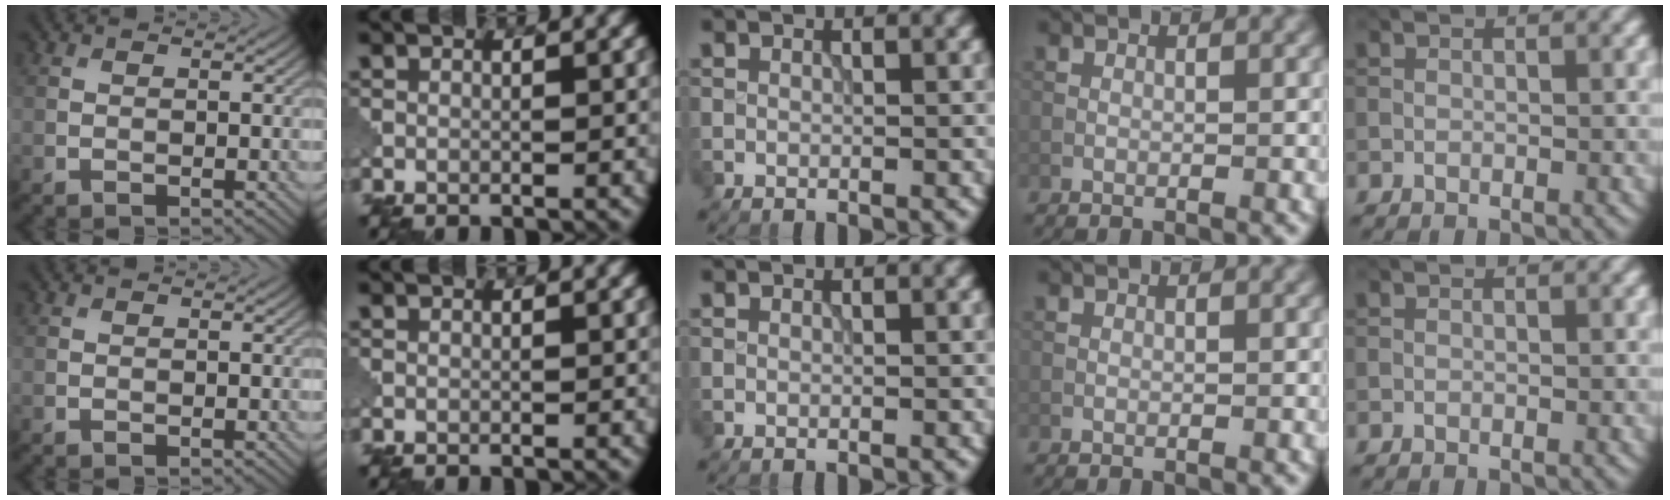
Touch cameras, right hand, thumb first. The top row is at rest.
{}